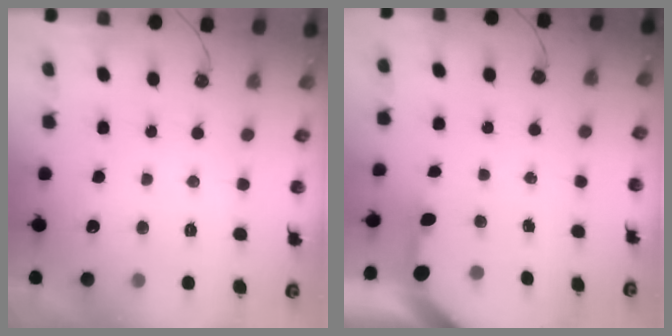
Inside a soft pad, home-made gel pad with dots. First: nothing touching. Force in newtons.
{"total": 3.4, "press": 3.4, "slide": 0.4}